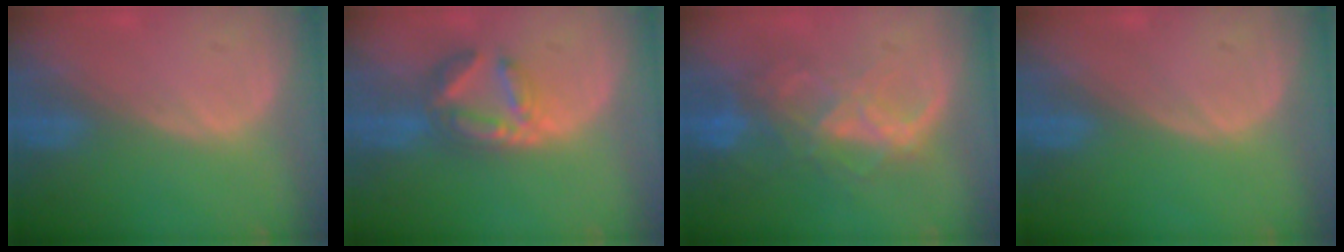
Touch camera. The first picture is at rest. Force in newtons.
{"total": 6.5, "press": 5.9, "slide": 2.9}
{"total": 8.7, "press": 7.4, "slide": 4.6}
{"total": 0.0}